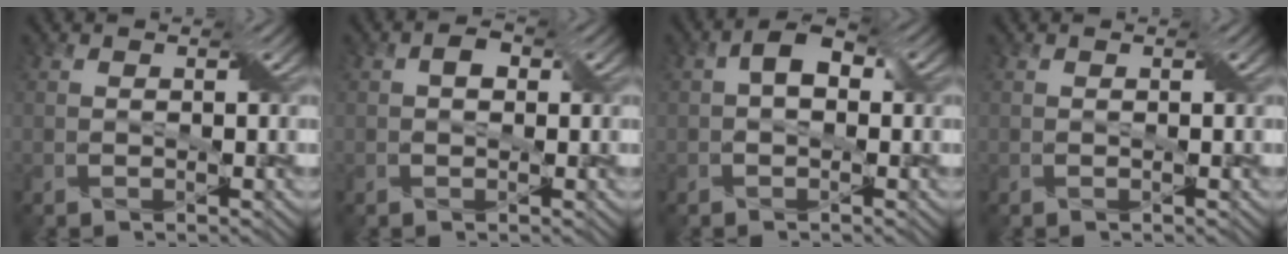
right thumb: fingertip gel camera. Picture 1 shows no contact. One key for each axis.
{"total": 1.8, "fx": 0.1, "fy": 1.3, "fz": 1.2, "tx": -0.022, "ty": 0.003, "tz": -0.002}
{"total": 3.4, "fx": 0.2, "fy": 2.1, "fz": 2.6, "tx": -0.045, "ty": 0.008, "tz": -0.004}
{"total": 0.0}